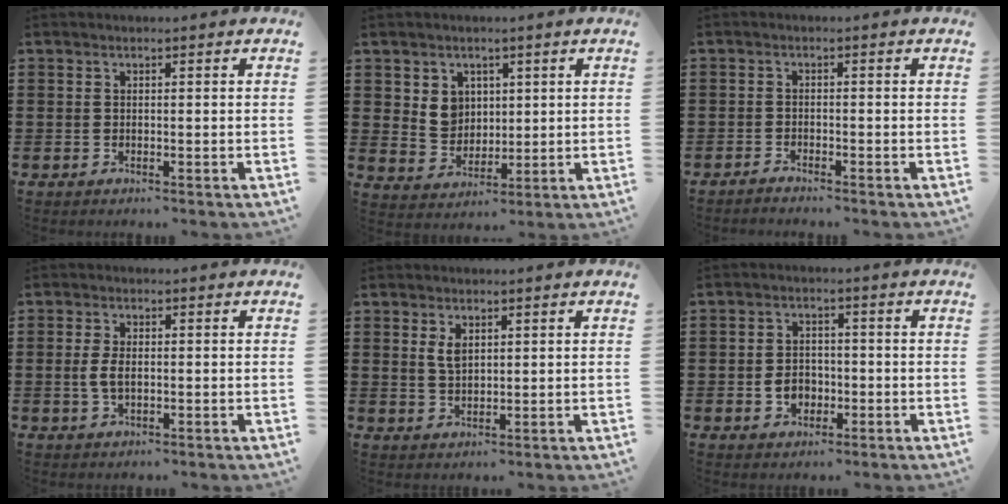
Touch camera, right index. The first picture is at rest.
{"total": 5.2, "force": [1.9, 4.5, 1.7], "torque": [-0.045, 0.011, 0.036]}
{"total": 1.2, "force": [-1.2, 0.1, 0.0], "torque": [-0.003, 0.004, -0.026]}
{"total": 3.3, "force": [-0.1, 1.7, 2.8], "torque": [-0.068, -0.002, -0.007]}
{"total": 2.8, "force": [1.2, 1.4, 2.0], "torque": [-0.044, 0.005, 0.022]}
{"total": 3.9, "force": [-1.1, 3.0, 2.2], "torque": [-0.040, 0.002, -0.023]}